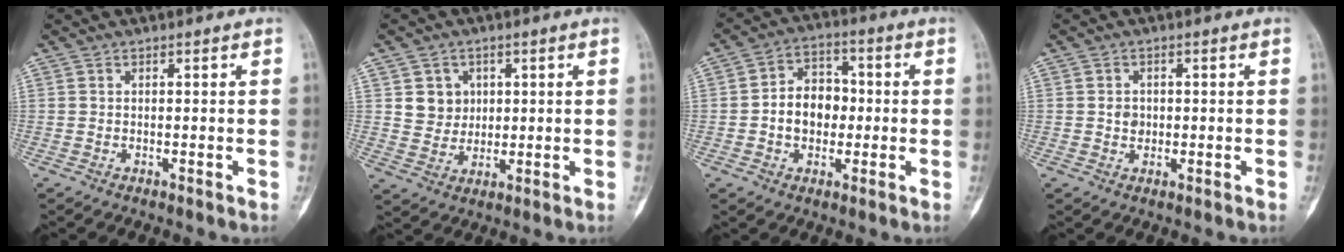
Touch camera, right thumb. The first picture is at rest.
{"total": 5.7, "force": [1.7, 5.2, 1.6], "torque": [0.003, -0.005, 0.031]}
{"total": 9.3, "force": [-0.7, 7.1, 5.9], "torque": [-0.063, 0.025, -0.018]}
{"total": 2.2, "force": [0.0, 1.9, 1.1], "torque": [-0.005, 0.004, 0.003]}